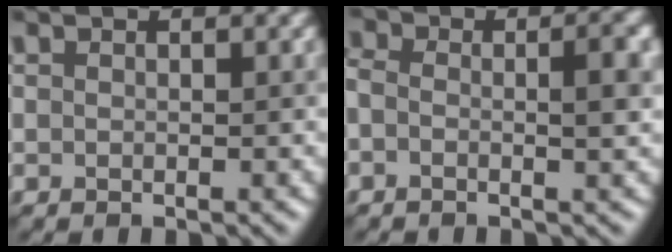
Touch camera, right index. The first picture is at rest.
{"total": 4.0, "force": [-0.4, 1.9, 3.5], "torque": [-0.047, 0.023, -0.018]}